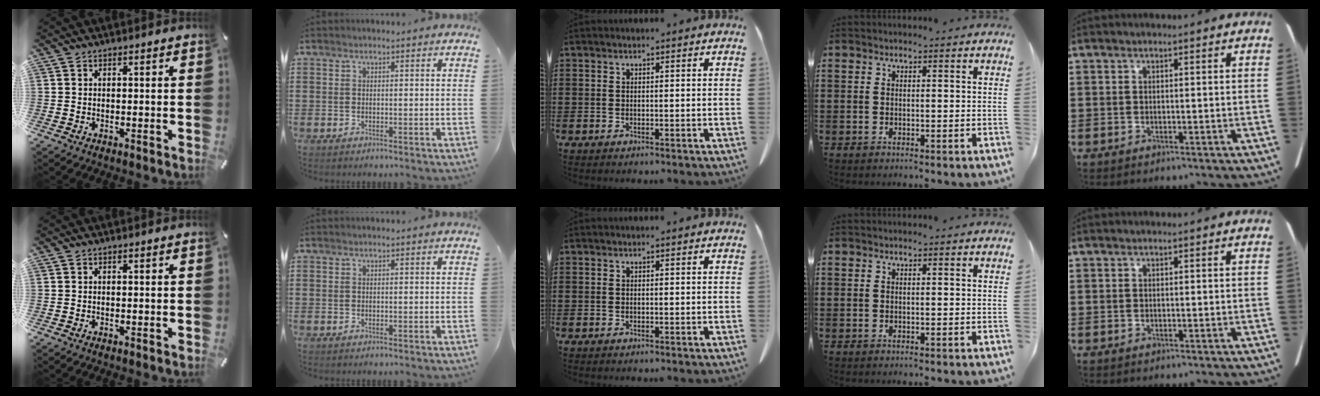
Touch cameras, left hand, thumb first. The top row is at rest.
{}